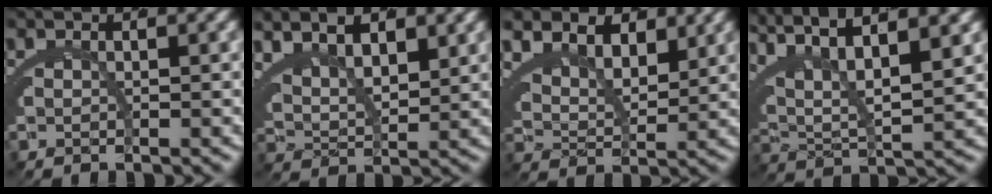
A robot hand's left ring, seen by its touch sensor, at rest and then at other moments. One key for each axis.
{"total": 8.8, "fx": 4.1, "fy": 5.8, "fz": 5.3, "tx": -0.098, "ty": 0.015, "tz": 0.053}
{"total": 7.1, "fx": 3.3, "fy": 4.8, "fz": 3.9, "tx": -0.089, "ty": -0.012, "tz": 0.054}
{"total": 9.7, "fx": 4.3, "fy": 5.6, "fz": 6.7, "tx": -0.141, "ty": -0.002, "tz": 0.066}